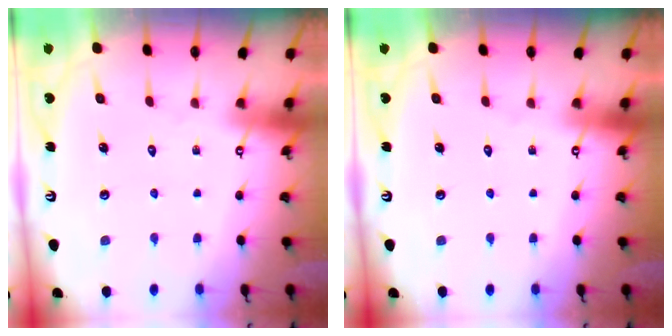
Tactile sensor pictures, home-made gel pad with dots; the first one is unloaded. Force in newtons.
{"total": 0.0}